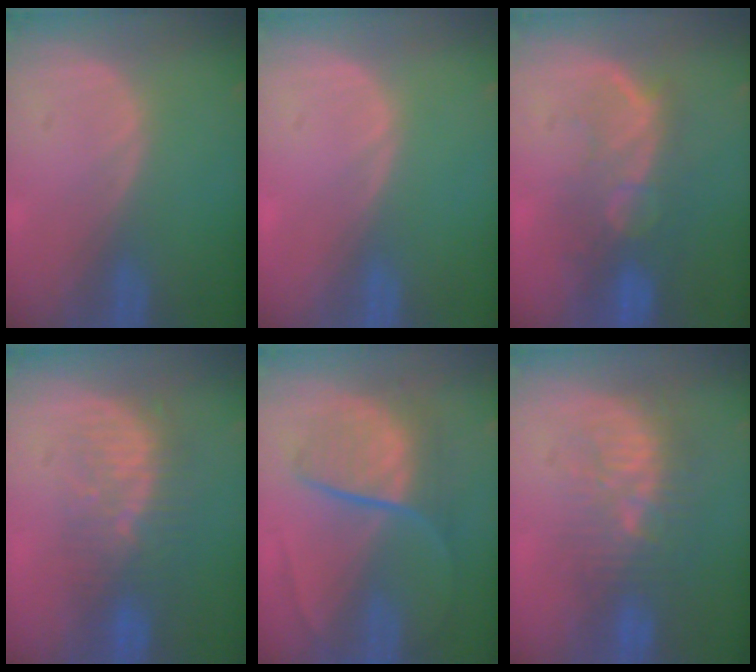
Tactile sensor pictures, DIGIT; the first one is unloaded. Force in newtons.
{"total": 0.0}
{"total": 9.7, "press": 8.4, "slide": 5.0}
{"total": 8.5, "press": 7.6, "slide": 3.8}
{"total": 8.0, "press": 7.4, "slide": 2.9}
{"total": 9.1, "press": 8.7, "slide": 2.6}